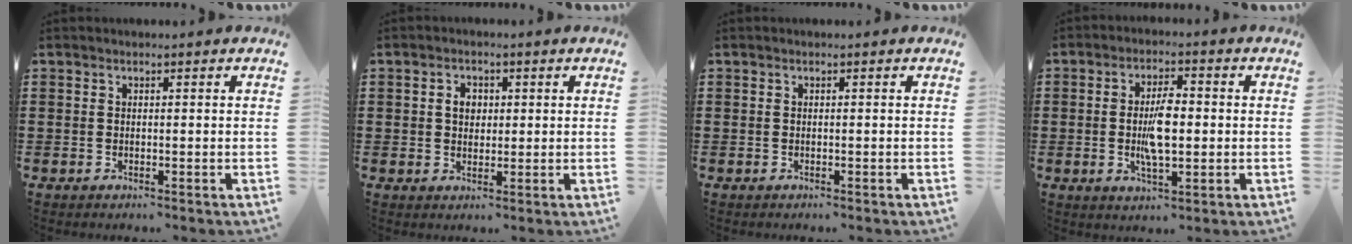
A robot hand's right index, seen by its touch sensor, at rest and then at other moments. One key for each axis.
{"total": 2.9, "fx": 0.4, "fy": 2.1, "fz": 1.9, "tx": -0.043, "ty": 0.012, "tz": 0.006}
{"total": 0.0}
{"total": 6.6, "fx": -0.4, "fy": 2.4, "fz": 6.1, "tx": -0.131, "ty": -0.002, "tz": -0.013}